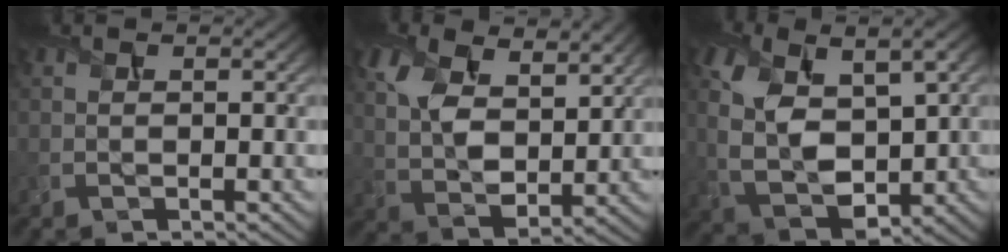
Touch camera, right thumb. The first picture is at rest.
{"total": 9.5, "force": [4.6, 5.2, 6.5], "torque": [-0.159, 0.002, 0.087]}
{"total": 11.0, "force": [2.0, 6.4, 8.8], "torque": [-0.211, -0.007, 0.042]}